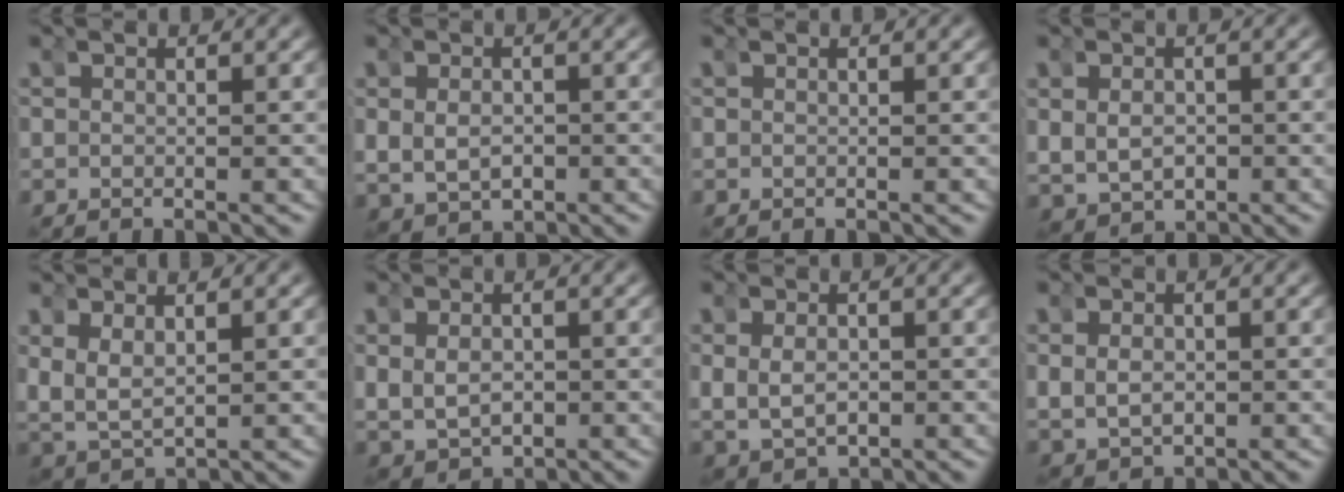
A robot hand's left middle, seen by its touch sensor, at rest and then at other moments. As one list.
[{"total": 2.4, "force": [-0.1, 2.4, -0.3], "torque": [-0.011, -0.015, 0.005]}, {"total": 0.0}, {"total": 3.2, "force": [-0.4, 3.2, -0.2], "torque": [-0.015, -0.017, 0.001]}, {"total": 3.6, "force": [1.5, 3.1, 0.8], "torque": [-0.065, -0.007, 0.029]}, {"total": 3.3, "force": [-0.2, 3.3, 0.1], "torque": [-0.024, -0.016, 0.004]}, {"total": 2.3, "force": [0.1, 2.3, 0.1], "torque": [-0.023, -0.012, 0.008]}, {"total": 1.7, "force": [0.5, 1.6, -0.4], "torque": [-0.010, -0.012, 0.017]}]